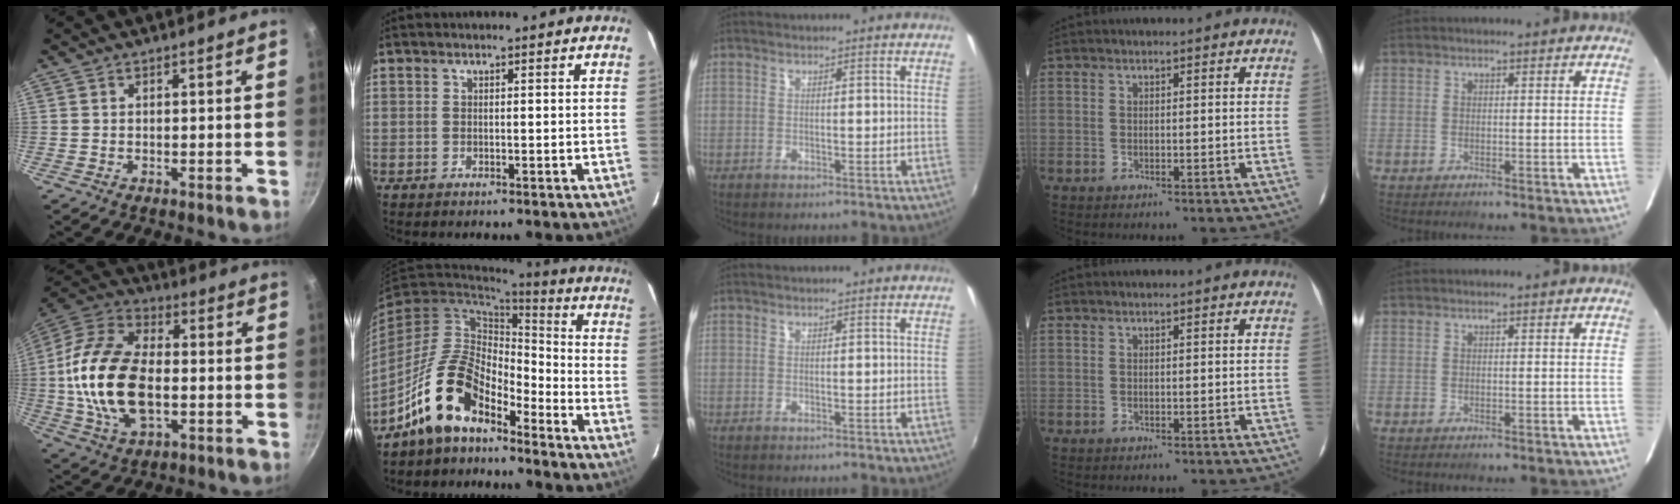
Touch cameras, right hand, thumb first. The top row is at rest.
{"thumb": {"total": 21.1, "force": [-1.5, 12.4, 17.0], "torque": [-0.321, 0.024, -0.035]}, "index": {"total": 13.5, "force": [-9.8, 6.0, 7.2], "torque": [-0.143, 0.020, -0.185]}}